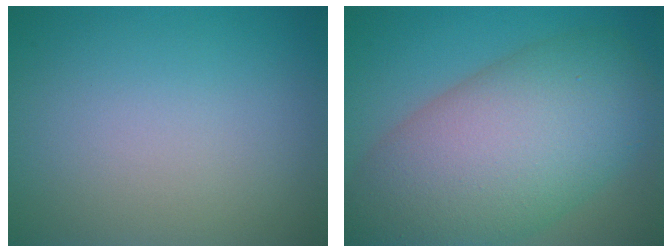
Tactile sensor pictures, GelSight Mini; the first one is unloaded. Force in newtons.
{"total": 13.0, "press": 13.0, "slide": 0.6}